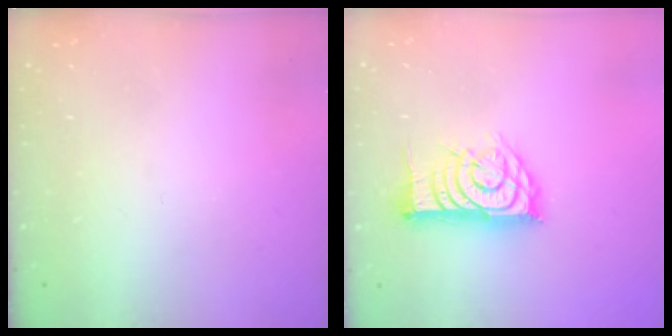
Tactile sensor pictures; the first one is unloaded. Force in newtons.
{"total": 15.6, "press": 15.6, "slide": 0.3}